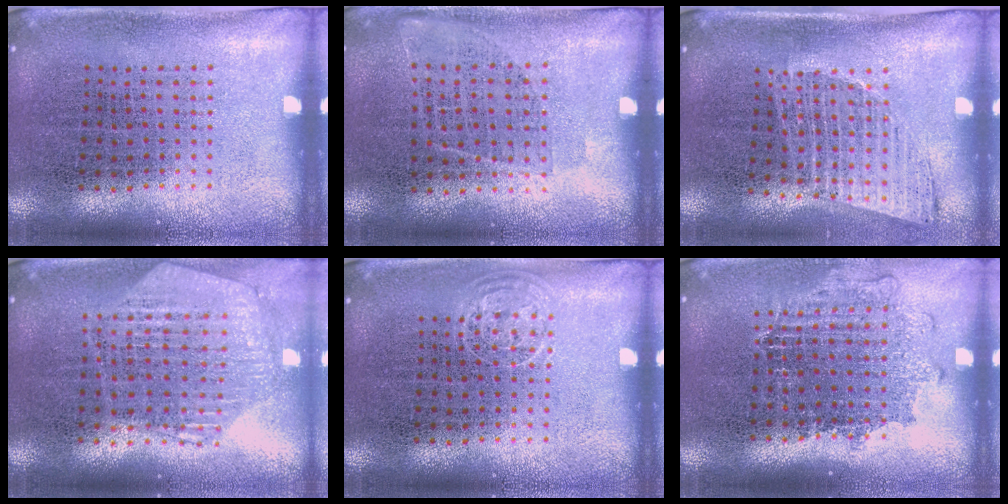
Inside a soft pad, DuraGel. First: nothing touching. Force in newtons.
{"total": 1.0, "press": 0.8, "slide": 0.6}
{"total": 1.0, "press": 1.0, "slide": 0.4}
{"total": 1.1, "press": 1.1, "slide": 0.2}
{"total": 0.8, "press": 0.6, "slide": 0.5}
{"total": 1.0, "press": 1.0, "slide": 0.4}